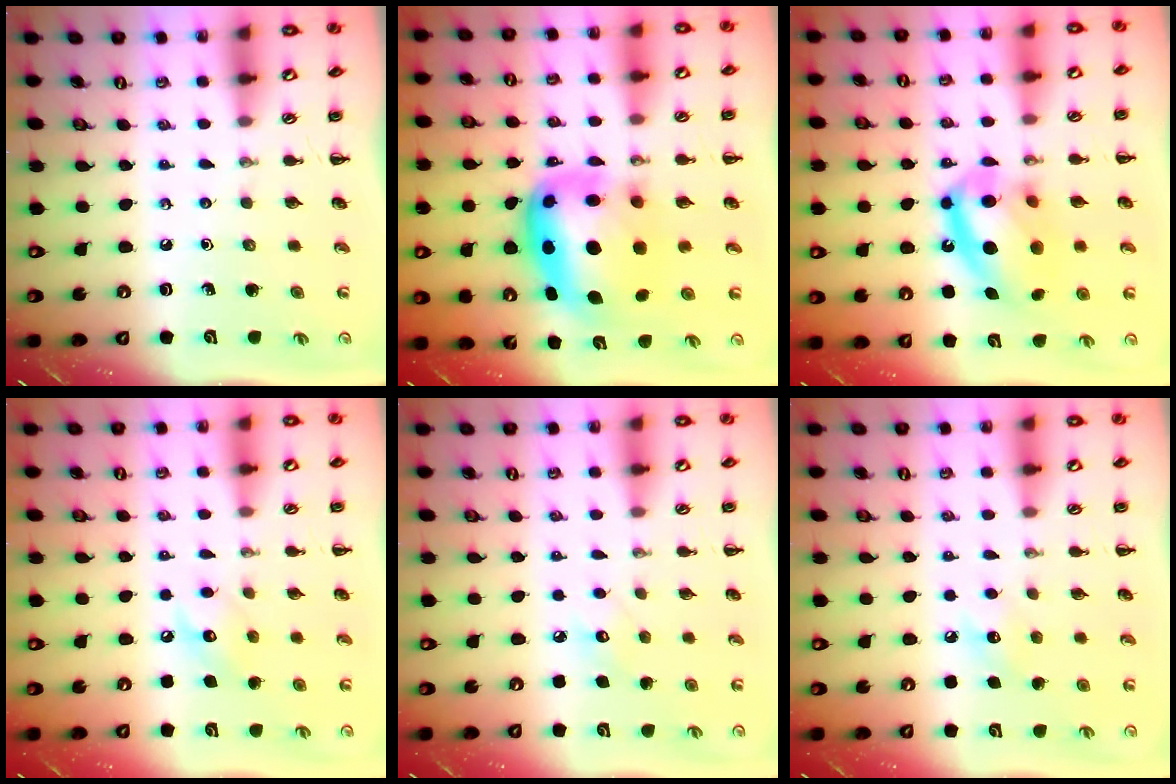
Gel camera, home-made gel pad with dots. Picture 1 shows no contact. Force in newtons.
{"total": 13.7, "press": 13.3, "slide": 3.3}
{"total": 16.8, "press": 16.4, "slide": 3.5}
{"total": 8.0, "press": 8.0, "slide": 0.7}
{"total": 6.7, "press": 6.4, "slide": 1.7}
{"total": 6.9, "press": 6.7, "slide": 1.7}